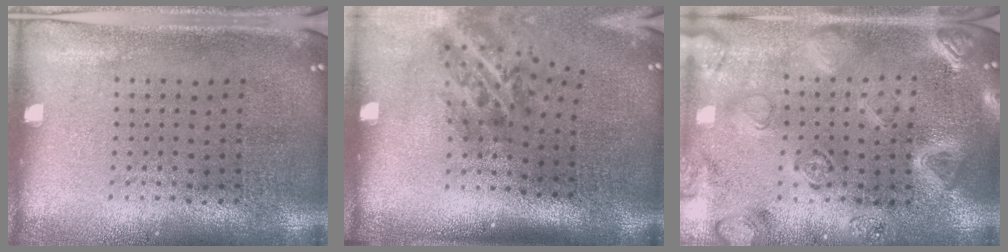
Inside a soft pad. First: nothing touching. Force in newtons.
{"total": 2.1, "press": 1.3, "slide": 1.6}
{"total": 3.1, "press": 2.9, "slide": 0.9}